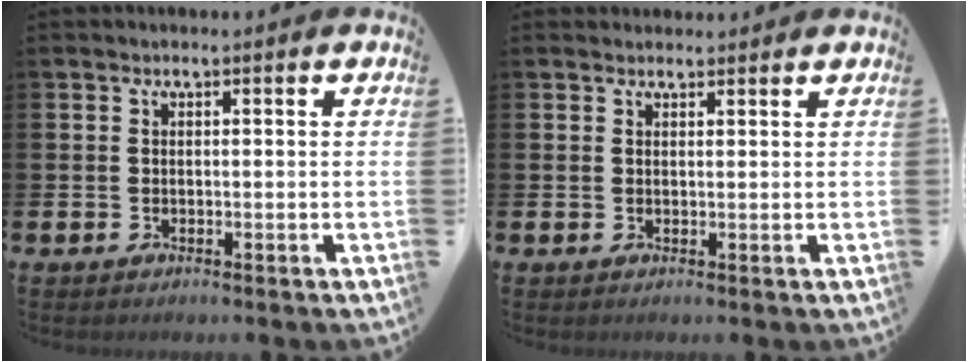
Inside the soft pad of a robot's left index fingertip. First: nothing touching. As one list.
[{"total": 1.2, "force": [1.1, 0.5, 0.0], "torque": [0.009, -0.001, 0.019]}]